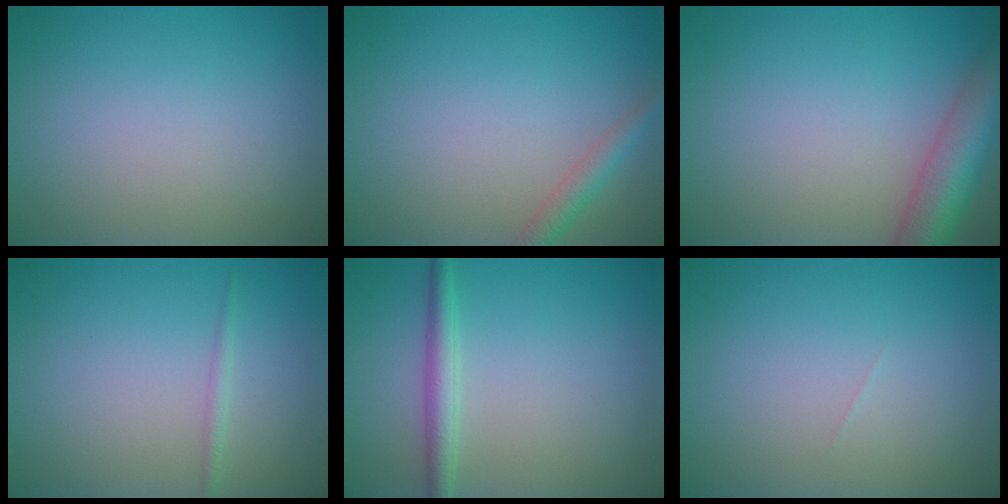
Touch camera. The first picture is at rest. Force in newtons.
{"total": 2.0, "press": 2.0, "slide": 0.1}
{"total": 6.7, "press": 6.7, "slide": 0.3}
{"total": 0.8, "press": 0.8, "slide": 0.1}
{"total": 2.4, "press": 2.4, "slide": 0.1}
{"total": 0.0}